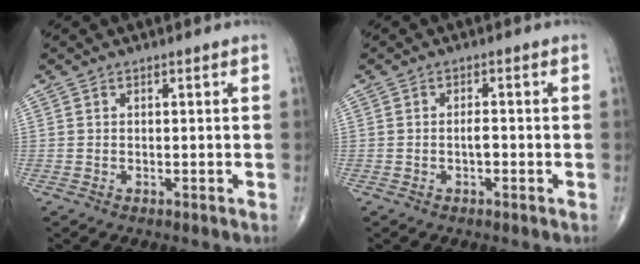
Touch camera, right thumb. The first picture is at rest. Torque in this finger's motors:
{"motor_torque": [2.84, 2.16, 0.83, -0.77, 0.44]}